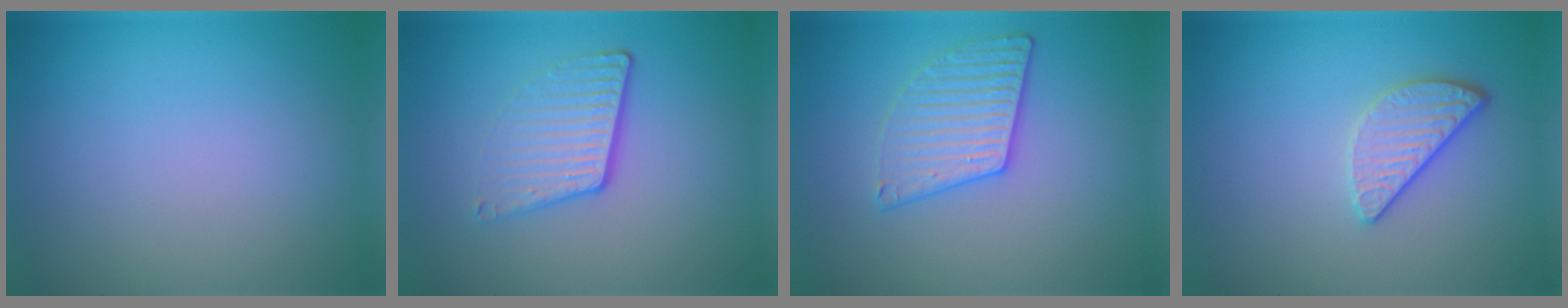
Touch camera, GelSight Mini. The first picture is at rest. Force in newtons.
{"total": 3.8, "press": 2.5, "slide": 2.9}
{"total": 3.2, "press": 3.1, "slide": 0.6}
{"total": 2.6, "press": 2.3, "slide": 1.3}